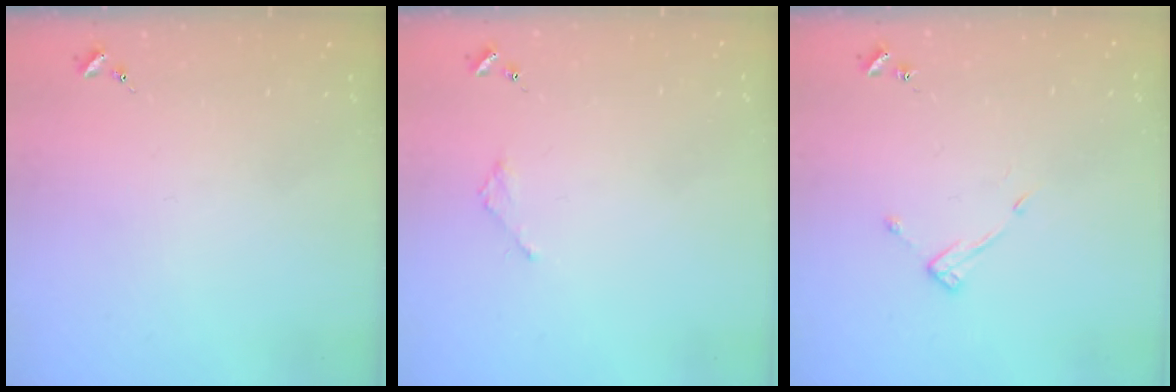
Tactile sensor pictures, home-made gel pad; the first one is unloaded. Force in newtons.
{"total": 1.8, "press": 1.8, "slide": 0.2}
{"total": 7.1, "press": 7.1, "slide": 0.5}